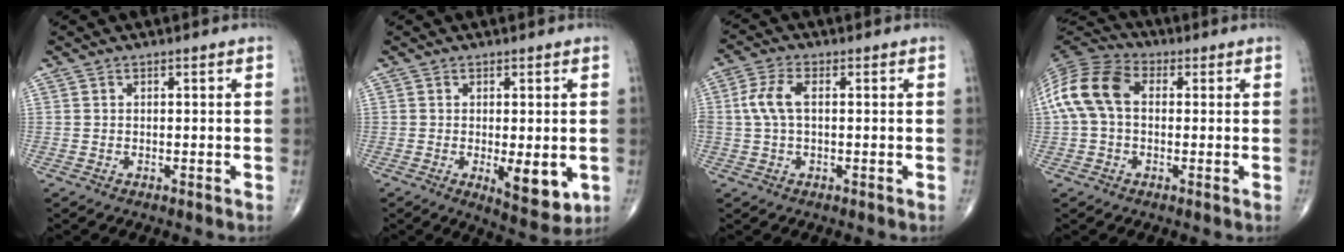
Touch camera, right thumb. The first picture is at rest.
{"total": 7.6, "force": [-1.5, 2.8, 6.9], "torque": [-0.084, -0.020, -0.014]}
{"total": 5.7, "force": [0.5, 2.9, 4.9], "torque": [-0.120, 0.015, 0.006]}
{"total": 12.1, "force": [1.0, 8.2, 8.9], "torque": [-0.184, 0.034, 0.009]}